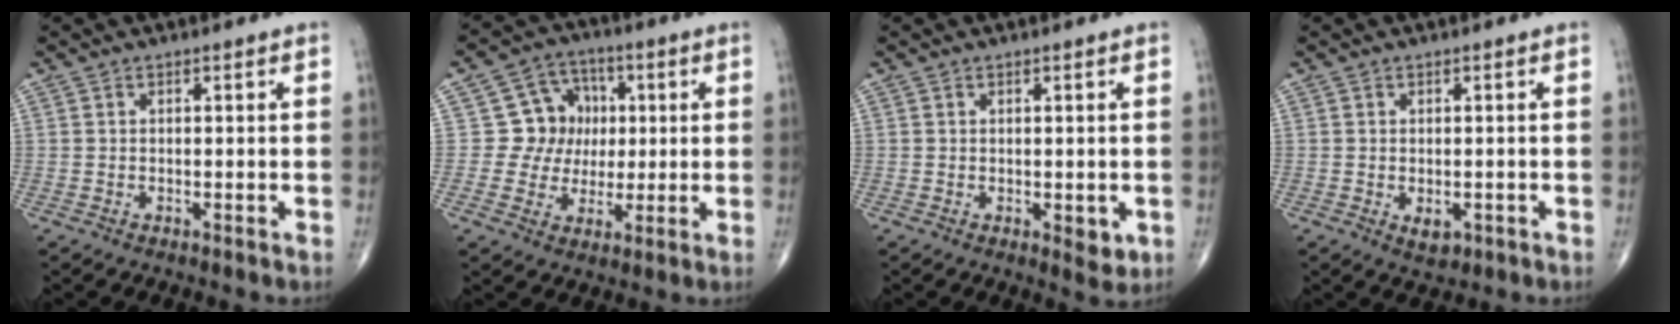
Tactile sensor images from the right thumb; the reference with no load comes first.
{"total": 9.5, "force": [1.2, 8.8, 3.2], "torque": [0.004, 0.012, 0.017]}
{"total": 3.2, "force": [-0.6, 1.6, 2.7], "torque": [-0.022, -0.007, -0.002]}
{"total": 2.7, "force": [-0.8, 1.8, 1.9], "torque": [-0.018, -0.001, -0.005]}